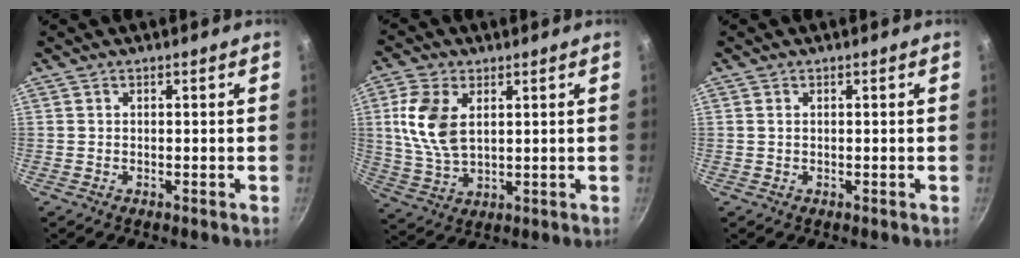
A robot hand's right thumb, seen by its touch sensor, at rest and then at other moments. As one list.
[{"total": 10.7, "force": [2.7, 6.3, 8.2], "torque": [-0.162, -0.012, 0.057]}, {"total": 0.7, "force": [0.2, 0.5, 0.5], "torque": [-0.009, 0.002, 0.002]}]